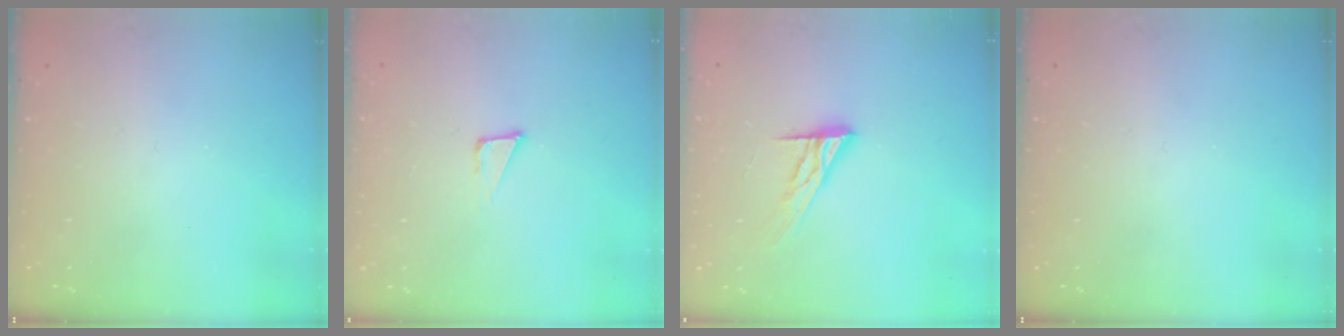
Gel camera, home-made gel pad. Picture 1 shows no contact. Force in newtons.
{"total": 3.4, "press": 3.3, "slide": 0.9}
{"total": 11.1, "press": 11.1, "slide": 0.9}
{"total": 0.0}